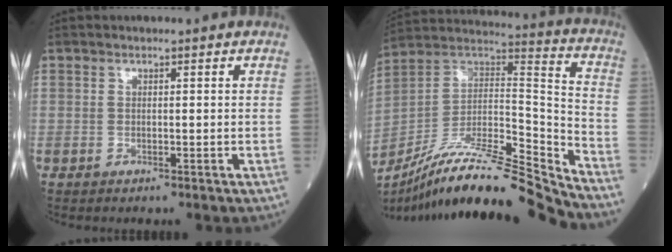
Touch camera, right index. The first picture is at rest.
{"total": 22.5, "force": [-19.7, 0.2, 10.9], "torque": [-0.198, 0.012, -0.341]}